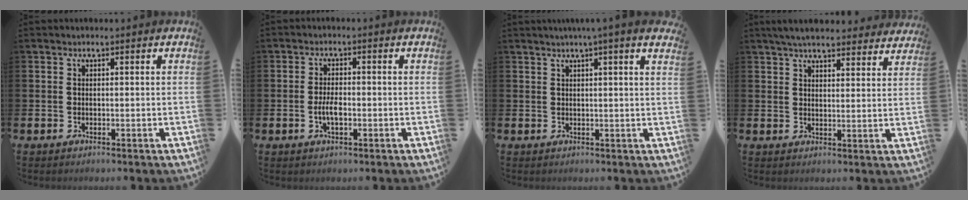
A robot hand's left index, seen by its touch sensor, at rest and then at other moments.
{"total": 3.1, "force": [-0.7, 1.3, 2.7], "torque": [-0.050, 0.002, -0.013]}
{"total": 2.8, "force": [2.2, -0.6, 1.5], "torque": [-0.027, -0.008, 0.038]}
{"total": 5.4, "force": [5.1, 1.0, 1.5], "torque": [-0.036, -0.020, 0.091]}